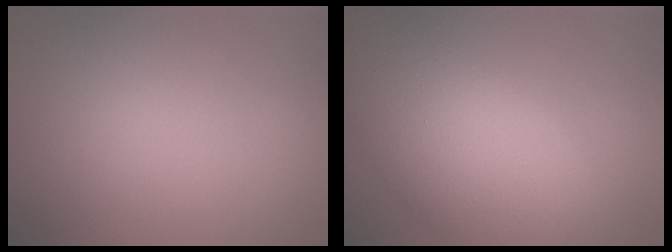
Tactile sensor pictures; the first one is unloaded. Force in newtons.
{"total": 9.2, "press": 9.2, "slide": 0.4}